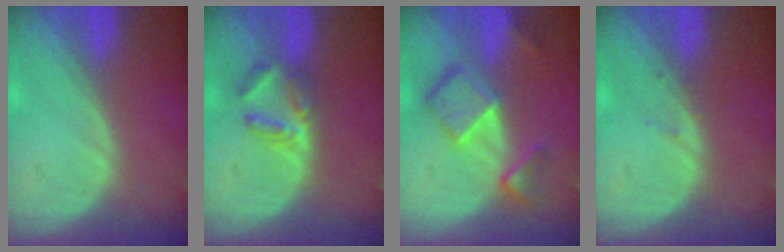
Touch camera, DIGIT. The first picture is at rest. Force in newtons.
{"total": 4.1, "press": 3.9, "slide": 1.1}
{"total": 7.4, "press": 6.4, "slide": 3.7}
{"total": 0.7, "press": 0.4, "slide": 0.5}